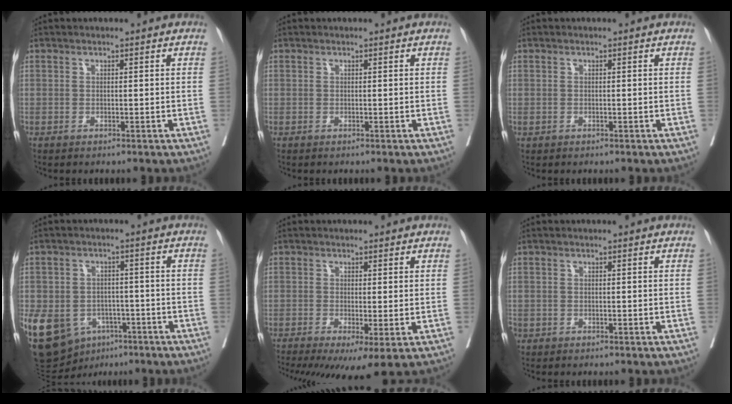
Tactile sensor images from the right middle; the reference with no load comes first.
{"total": 0.0}
{"total": 0.0}
{"total": 20.6, "force": [-9.0, 15.5, 10.1], "torque": [-0.276, -0.008, -0.128]}
{"total": 9.1, "force": [-4.8, 2.3, 7.4], "torque": [-0.119, -0.021, -0.076]}
{"total": 1.3, "force": [-0.7, 0.9, 0.5], "torque": [-0.015, 0.001, -0.013]}